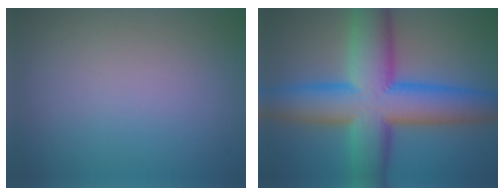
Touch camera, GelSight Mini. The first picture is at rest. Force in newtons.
{"total": 12.9, "press": 12.9, "slide": 0.3}